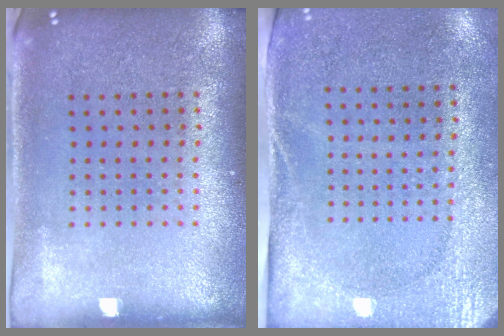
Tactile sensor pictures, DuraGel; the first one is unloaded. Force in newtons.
{"total": 2.7, "press": 2.1, "slide": 1.6}